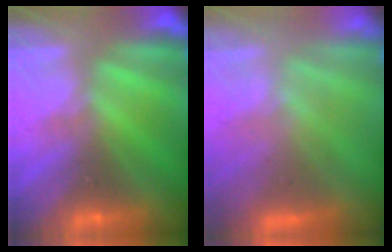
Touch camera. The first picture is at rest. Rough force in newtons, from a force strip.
{"total": 2.8}